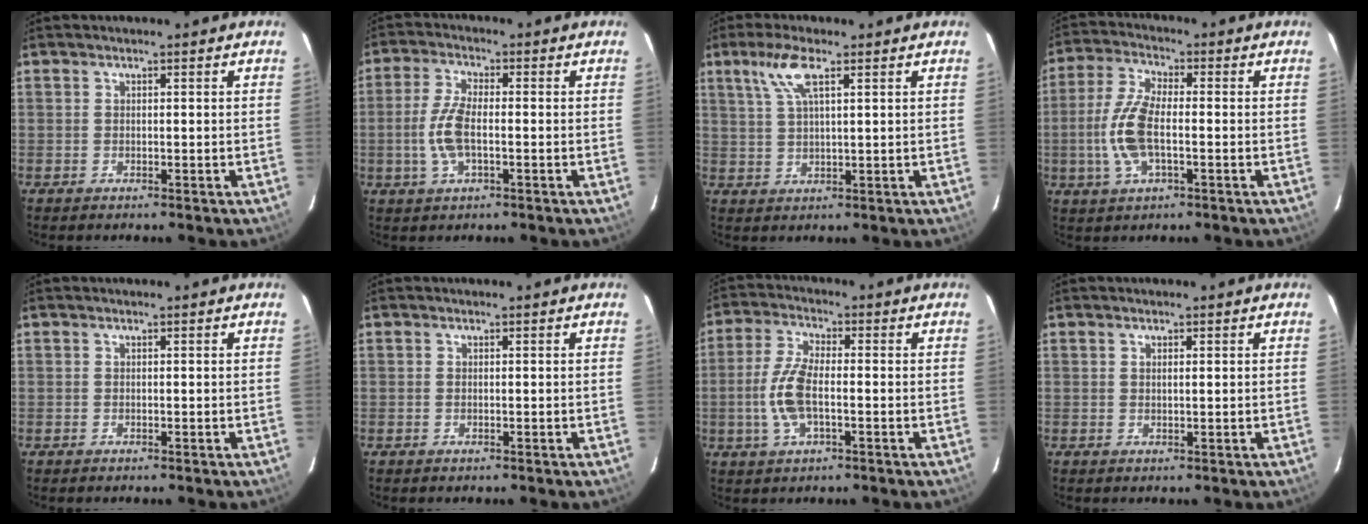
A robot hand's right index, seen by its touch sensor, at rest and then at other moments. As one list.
[{"total": 7.2, "force": [-1.3, 3.0, 6.4], "torque": [-0.140, 0.001, -0.026]}, {"total": 6.2, "force": [3.2, 1.5, 5.1], "torque": [-0.106, 0.008, 0.066]}, {"total": 10.2, "force": [-1.8, 4.3, 9.0], "torque": [-0.201, 0.005, -0.038]}, {"total": 0.0}, {"total": 0.0}, {"total": 8.5, "force": [-1.6, 3.5, 7.5], "torque": [-0.166, 0.004, -0.033]}, {"total": 0.7, "force": [0.4, 0.1, 0.6], "torque": [-0.013, 0.001, 0.008]}]